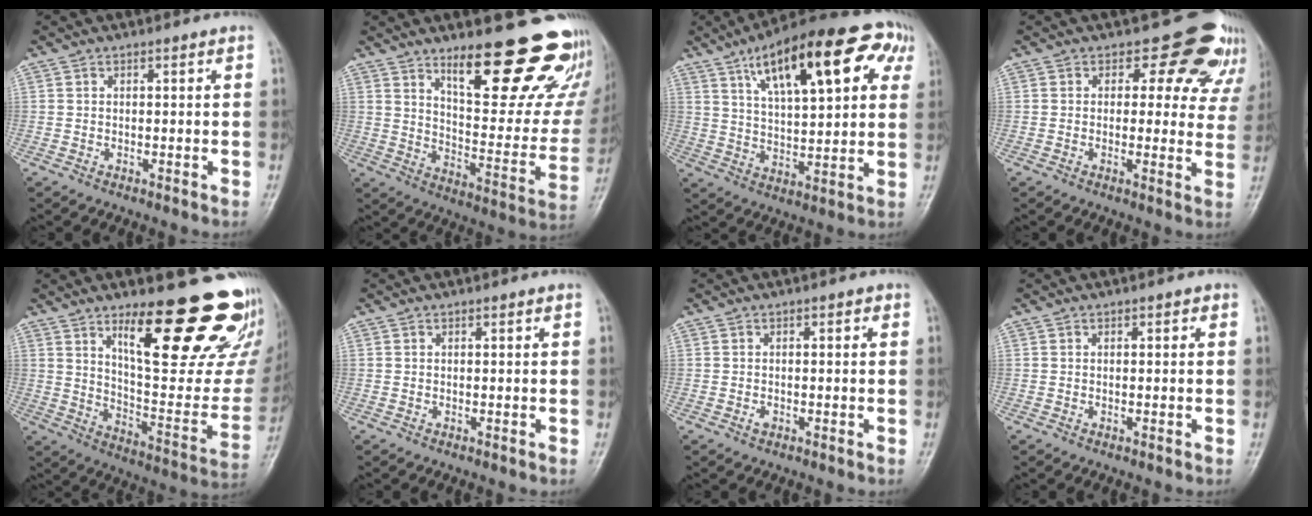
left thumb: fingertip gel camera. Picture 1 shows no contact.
{"total": 24.7, "force": [17.0, 7.4, 16.3], "torque": [-0.168, -0.115, 0.235]}
{"total": 22.7, "force": [10.1, 8.8, 18.3], "torque": [-0.245, 0.005, 0.152]}
{"total": 10.3, "force": [7.6, 6.3, 3.0], "torque": [0.024, -0.033, 0.060]}
{"total": 27.9, "force": [17.2, 8.1, 20.5], "torque": [-0.216, -0.099, 0.254]}
{"total": 0.0}
{"total": 1.3, "force": [-0.4, 0.9, 0.9], "torque": [-0.008, 0.002, -0.009]}
{"total": 0.5, "force": [0.1, 0.3, 0.4], "torque": [0.000, 0.002, -0.001]}